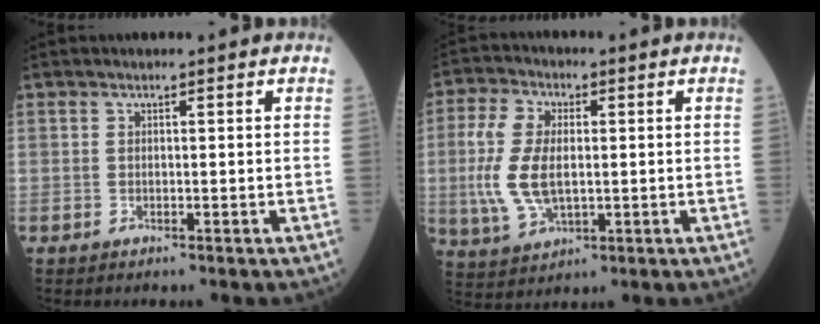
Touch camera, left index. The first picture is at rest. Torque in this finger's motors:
{"motor_torque": [1.31, -0.17, 0.39, 0.21]}